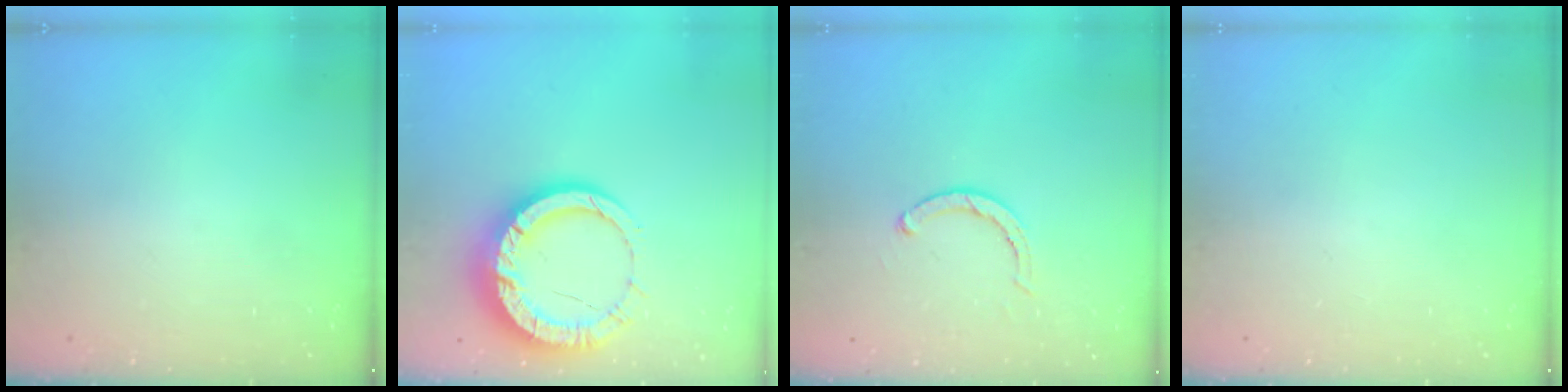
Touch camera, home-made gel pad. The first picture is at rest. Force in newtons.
{"total": 14.3, "press": 14.3, "slide": 1.4}
{"total": 2.8, "press": 2.8, "slide": 0.2}
{"total": 0.0}